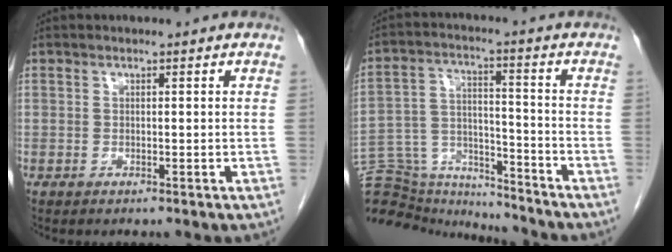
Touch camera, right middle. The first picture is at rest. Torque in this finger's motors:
{"motor_torque": [-0.10, -1.65, 0.19, 0.11]}